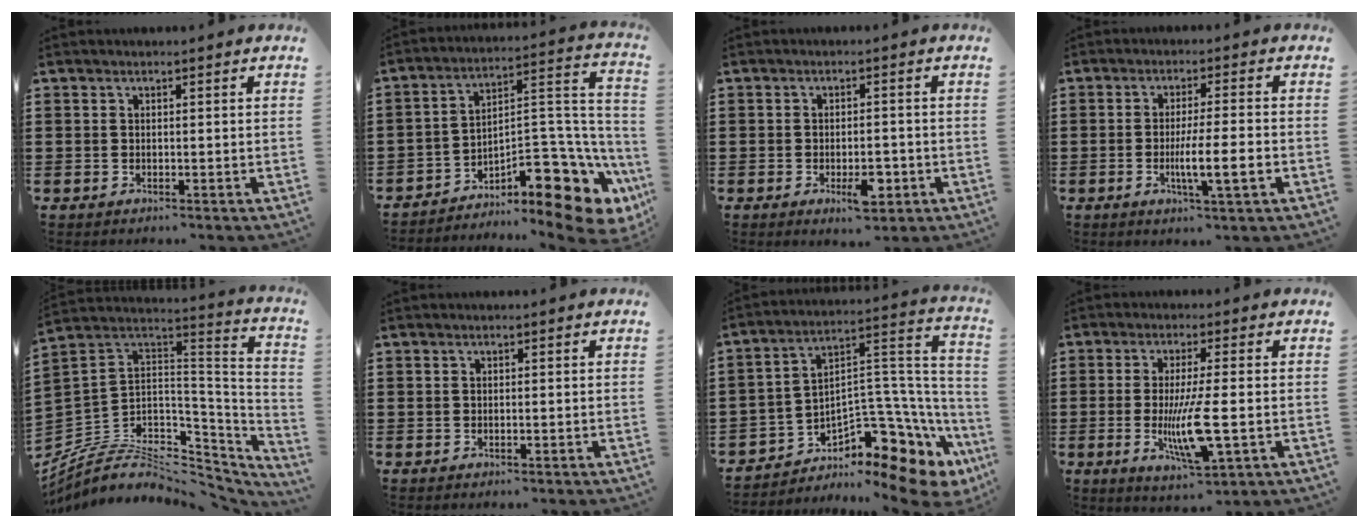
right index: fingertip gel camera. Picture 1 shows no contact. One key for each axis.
{"total": 12.7, "fx": -6.9, "fy": 5.4, "fz": 9.1, "tx": -0.104, "ty": 0.000, "tz": -0.116}
{"total": 4.6, "fx": -1.9, "fy": 1.9, "fz": 3.8, "tx": -0.066, "ty": 0.002, "tz": -0.033}
{"total": 6.5, "fx": -1.8, "fy": 0.4, "fz": 6.2, "tx": -0.101, "ty": -0.009, "tz": -0.030}
{"total": 6.5, "fx": -2.4, "fy": 4.6, "fz": 3.9, "tx": -0.108, "ty": -0.024, "tz": -0.044}
{"total": 0.0}
{"total": 7.9, "fx": -4.9, "fy": 4.4, "fz": 4.4, "tx": -0.075, "ty": -0.017, "tz": -0.089}
{"total": 9.5, "fx": -1.8, "fy": 1.9, "fz": 9.1, "tx": -0.191, "ty": -0.025, "tz": -0.036}